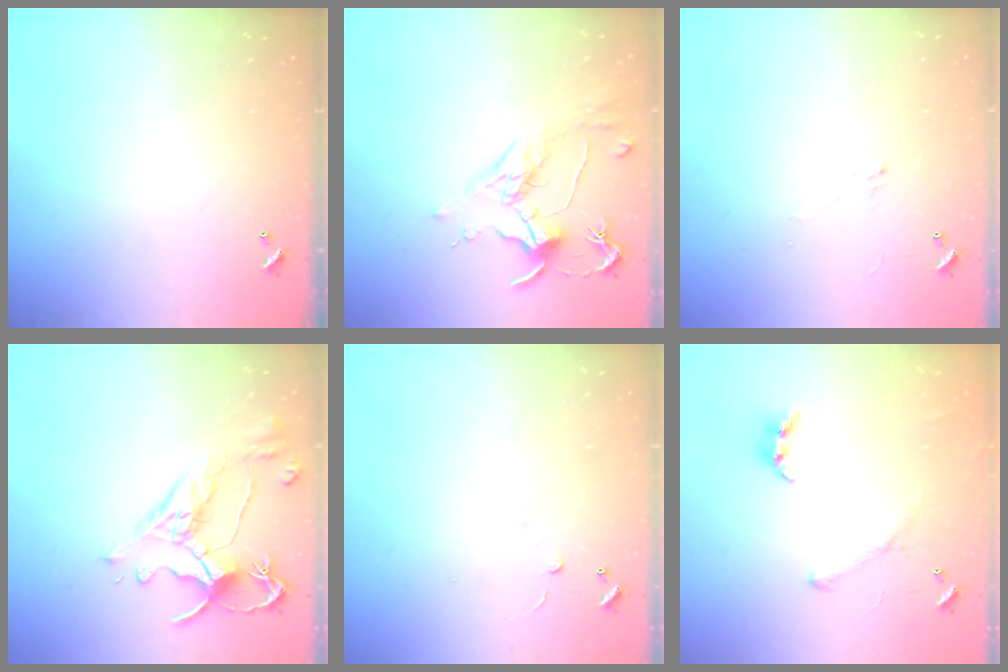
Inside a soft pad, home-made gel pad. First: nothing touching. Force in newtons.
{"total": 1.8, "press": 1.5, "slide": 0.9}
{"total": 0.6, "press": 0.3, "slide": 0.5}
{"total": 3.5, "press": 3.2, "slide": 1.5}
{"total": 1.6, "press": 1.5, "slide": 0.4}
{"total": 2.3, "press": 2.3, "slide": 0.5}